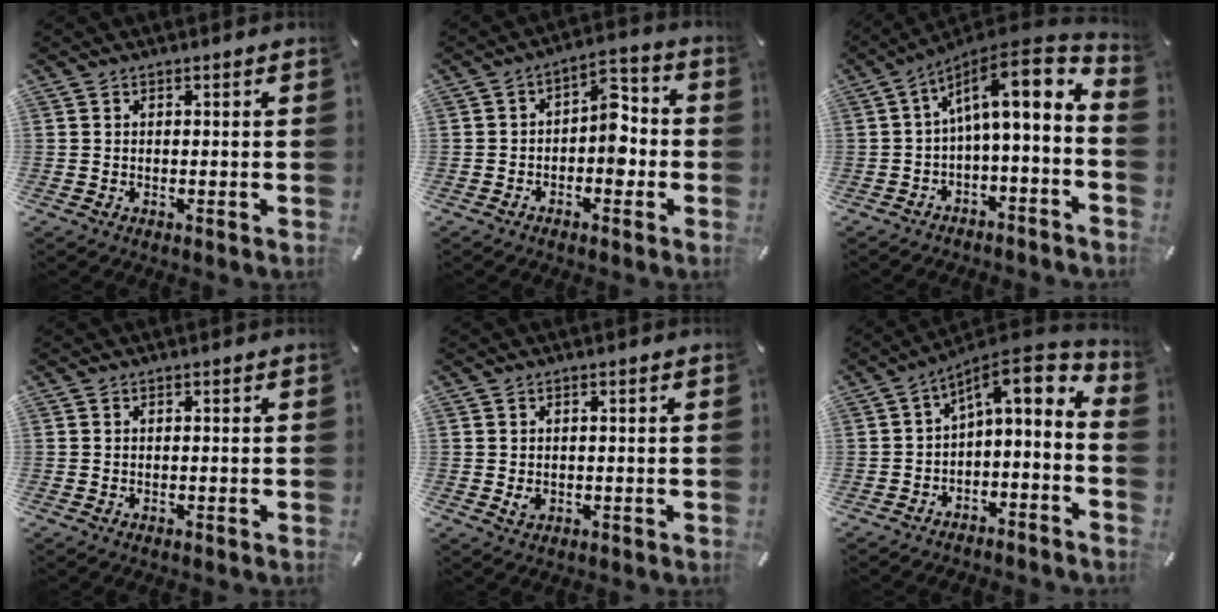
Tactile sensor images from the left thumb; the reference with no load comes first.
{"total": 7.9, "force": [-1.7, 4.9, 5.9], "torque": [-0.079, 0.013, -0.033]}
{"total": 12.6, "force": [2.9, 4.1, 11.5], "torque": [-0.165, -0.025, 0.043]}
{"total": 0.0}
{"total": 1.5, "force": [0.0, 1.2, 0.9], "torque": [-0.010, 0.000, -0.003]}
{"total": 7.5, "force": [2.4, 3.2, 6.4], "torque": [-0.092, -0.028, 0.037]}